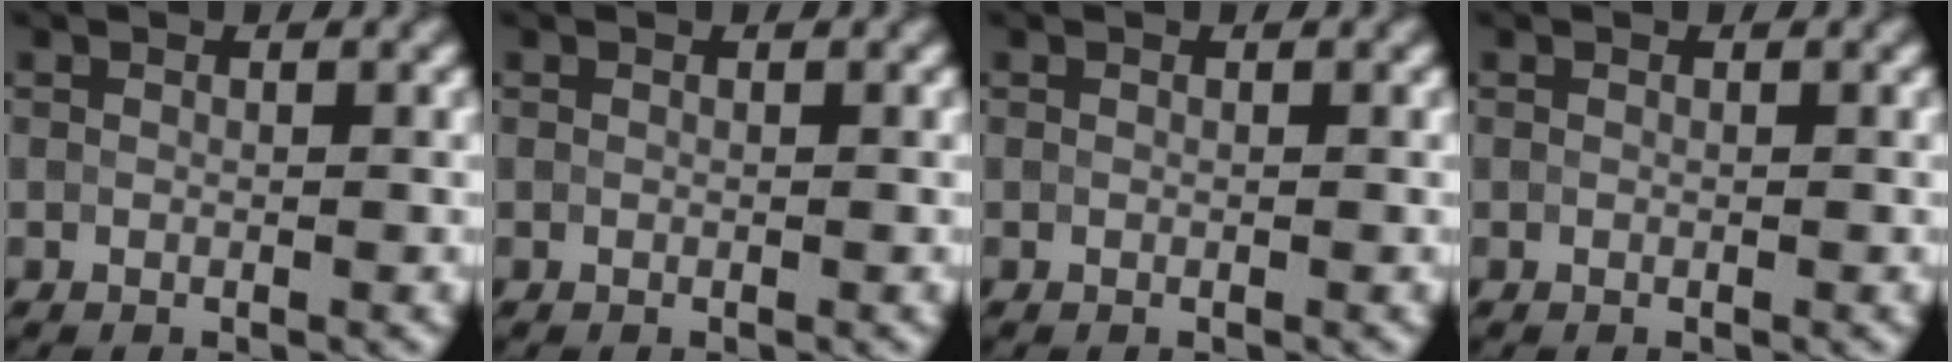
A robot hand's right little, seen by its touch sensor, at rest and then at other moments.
{"total": 0.0}
{"total": 0.0}
{"total": 0.0}